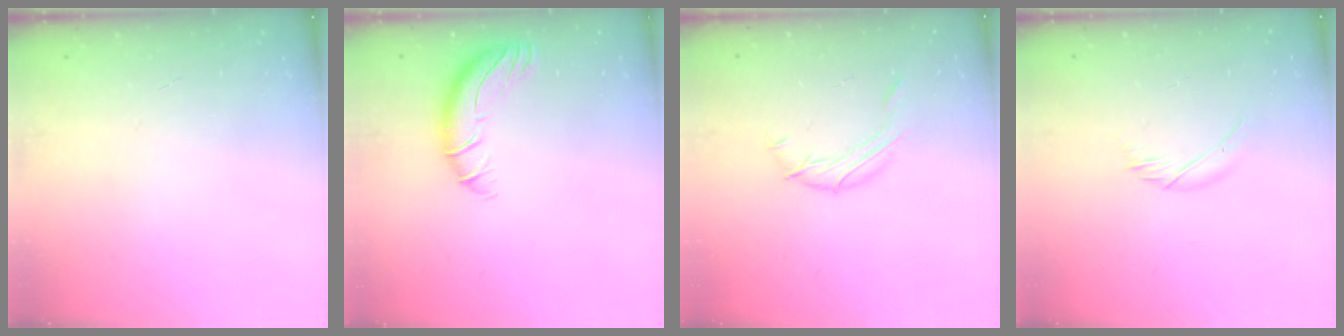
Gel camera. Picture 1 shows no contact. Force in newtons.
{"total": 10.2, "press": 10.1, "slide": 1.7}
{"total": 9.6, "press": 9.4, "slide": 2.2}
{"total": 5.2, "press": 5.1, "slide": 1.0}